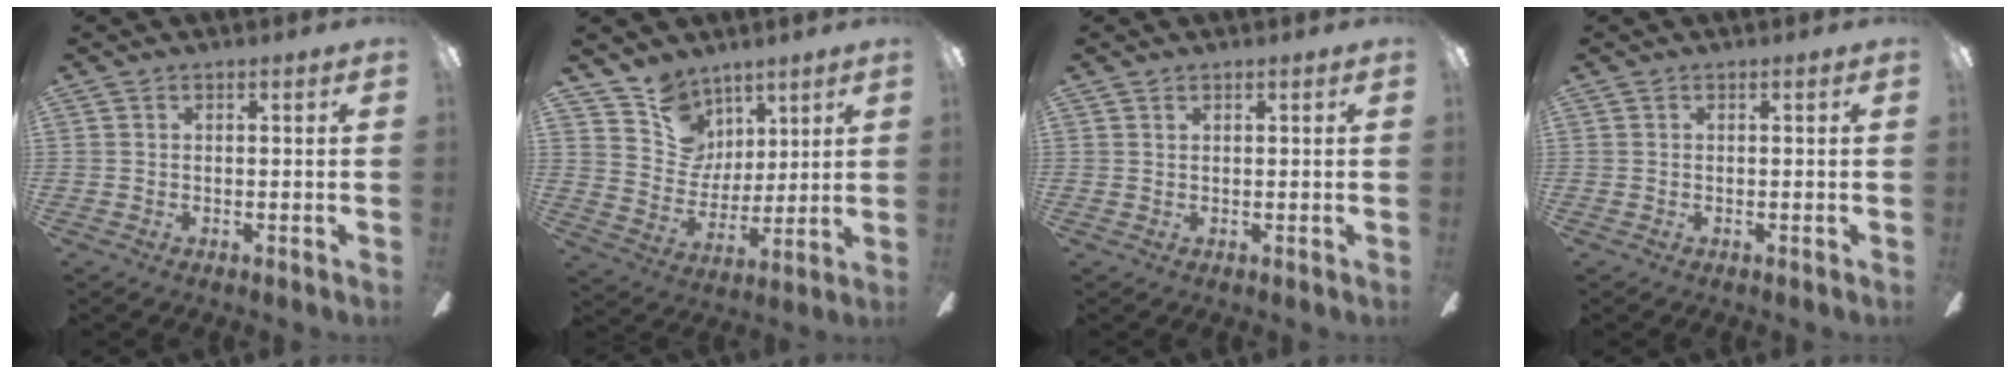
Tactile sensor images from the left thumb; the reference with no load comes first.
{"total": 12.1, "force": [8.0, 8.9, 1.7], "torque": [-0.038, -0.062, 0.160]}
{"total": 0.6, "force": [0.5, 0.3, 0.1], "torque": [-0.004, 0.002, 0.009]}
{"total": 0.0}